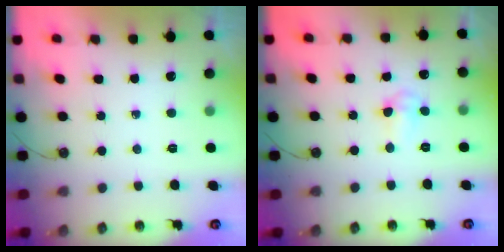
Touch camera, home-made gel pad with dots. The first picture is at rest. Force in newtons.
{"total": 5.2, "press": 3.9, "slide": 3.4}